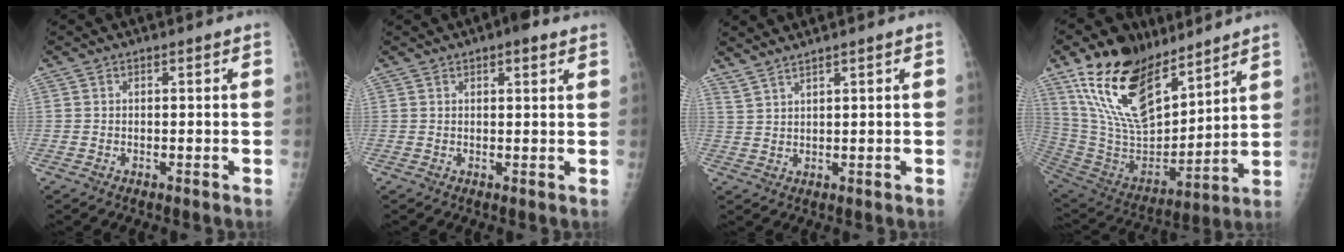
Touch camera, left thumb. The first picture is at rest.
{"total": 3.1, "force": [1.9, 1.1, 2.2], "torque": [-0.021, -0.004, 0.022]}
{"total": 3.0, "force": [2.7, -0.2, 1.2], "torque": [-0.027, -0.010, 0.058]}
{"total": 22.9, "force": [15.0, 10.3, 13.8], "torque": [-0.215, -0.069, 0.290]}